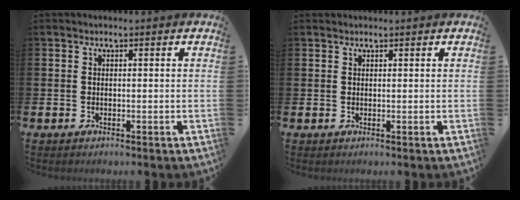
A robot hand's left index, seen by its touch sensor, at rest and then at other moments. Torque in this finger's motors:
{"motor_torque": [0.66, -1.48, 0.03, 0.00]}